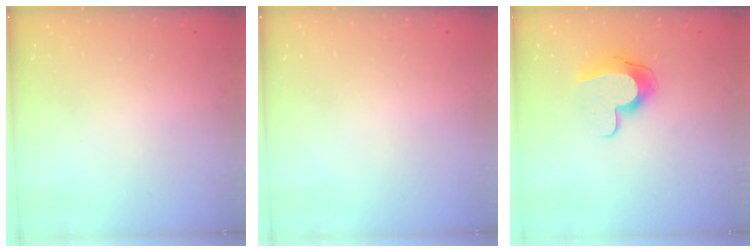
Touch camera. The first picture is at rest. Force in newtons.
{"total": 0.0}
{"total": 11.2, "press": 11.2, "slide": 1.1}